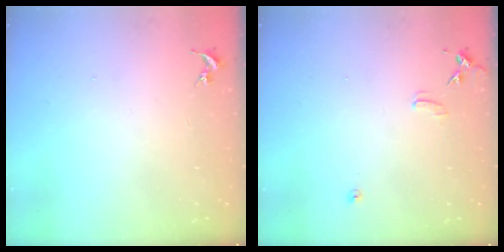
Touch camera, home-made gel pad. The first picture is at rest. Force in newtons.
{"total": 7.0, "press": 7.0, "slide": 0.6}